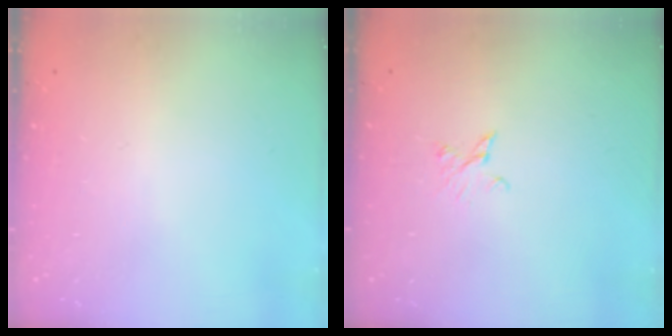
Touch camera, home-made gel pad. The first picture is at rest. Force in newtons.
{"total": 2.5, "press": 2.5, "slide": 0.3}